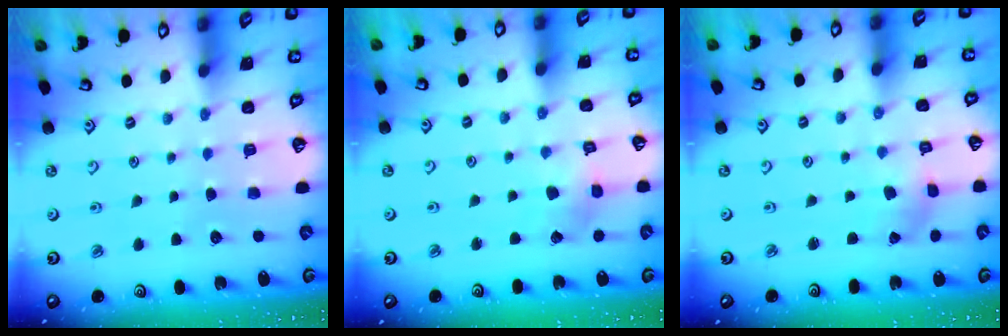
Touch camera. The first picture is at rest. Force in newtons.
{"total": 2.7, "press": 2.7, "slide": 0.3}
{"total": 0.7, "press": 0.7, "slide": 0.1}